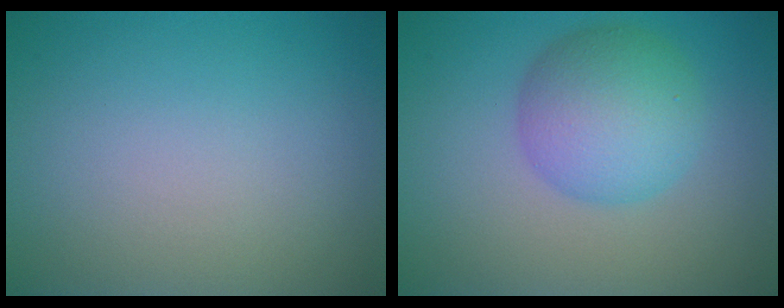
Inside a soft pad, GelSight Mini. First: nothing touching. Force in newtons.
{"total": 5.9, "press": 5.9, "slide": 0.2}